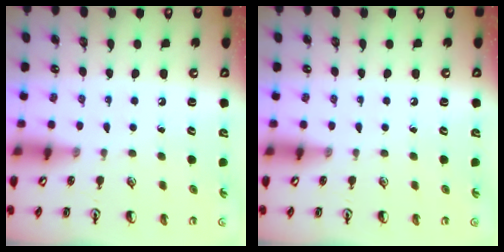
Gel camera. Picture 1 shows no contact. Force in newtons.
{"total": 0.0}